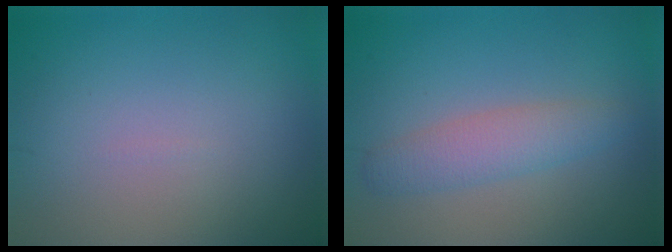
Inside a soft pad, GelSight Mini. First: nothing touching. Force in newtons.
{"total": 3.0, "press": 3.0, "slide": 0.1}